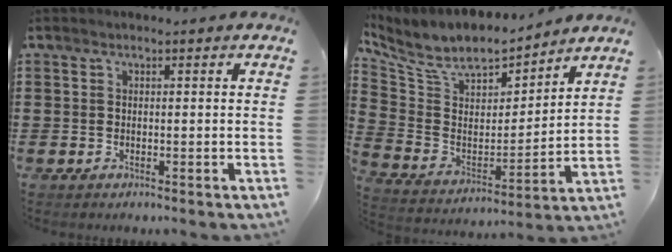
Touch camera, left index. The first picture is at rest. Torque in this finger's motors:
{"motor_torque": [0.96, -1.18, 0.15, -0.03]}